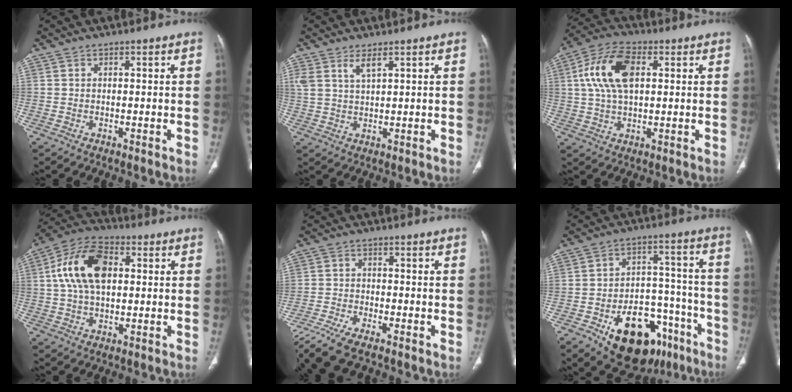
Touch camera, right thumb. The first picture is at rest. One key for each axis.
{"total": 3.8, "fx": 2.4, "fy": 1.1, "fz": 2.7, "tx": -0.060, "ty": -0.009, "tz": 0.056}
{"total": 12.5, "fx": 2.8, "fy": 6.8, "fz": 10.1, "tx": -0.204, "ty": 0.016, "tz": 0.050}
{"total": 14.1, "fx": 2.5, "fy": 8.3, "fz": 11.1, "tx": -0.206, "ty": 0.020, "tz": 0.039}
{"total": 8.1, "fx": -6.5, "fy": 1.0, "fz": 4.6, "tx": -0.113, "ty": 0.005, "tz": -0.123}
{"total": 21.7, "fx": -11.6, "fy": 12.6, "fz": 13.3, "tx": -0.151, "ty": 0.080, "tz": -0.161}